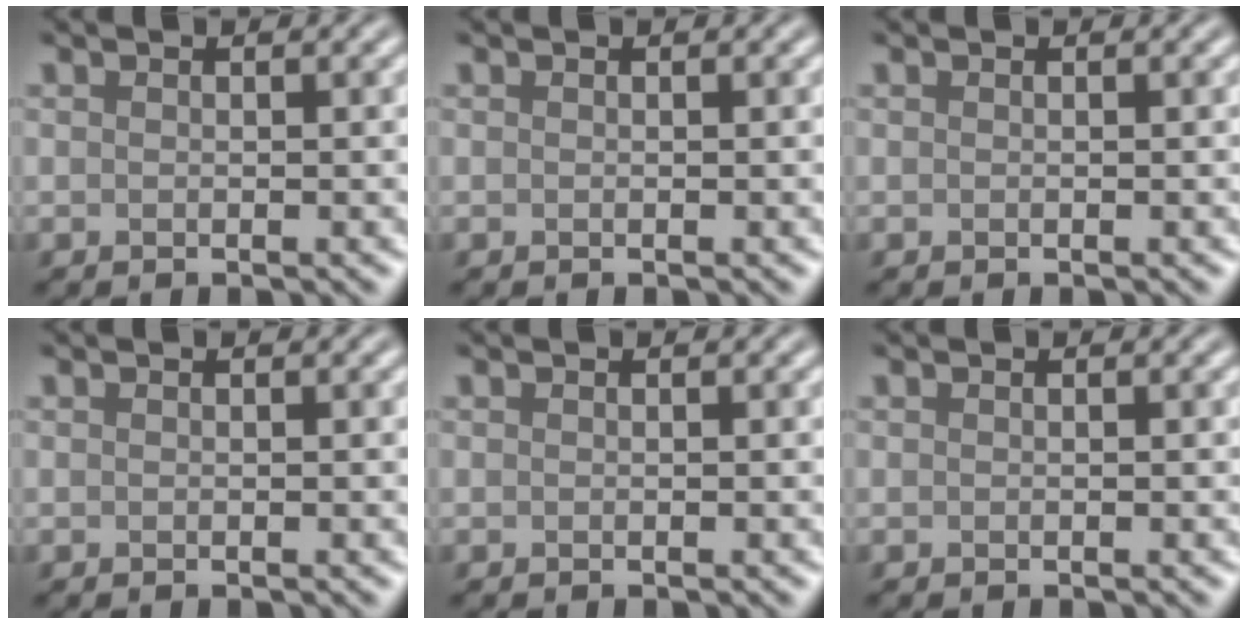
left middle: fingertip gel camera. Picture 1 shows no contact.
{"total": 0.0}
{"total": 0.0}
{"total": 0.0}
{"total": 0.0}
{"total": 0.0}